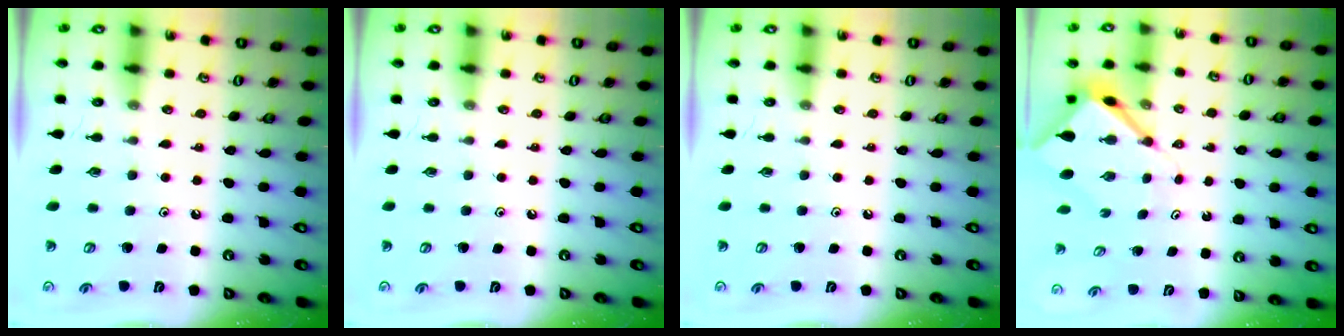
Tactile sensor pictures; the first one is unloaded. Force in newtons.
{"total": 0.0}
{"total": 0.0}
{"total": 6.9, "press": 6.9, "slide": 0.5}